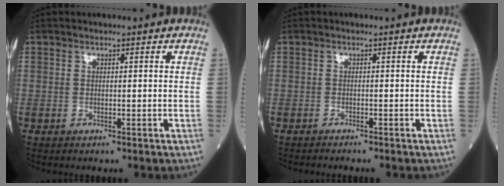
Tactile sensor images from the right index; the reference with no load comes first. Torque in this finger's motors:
{"motor_torque": [-0.15, -0.08, -0.07, -0.02]}